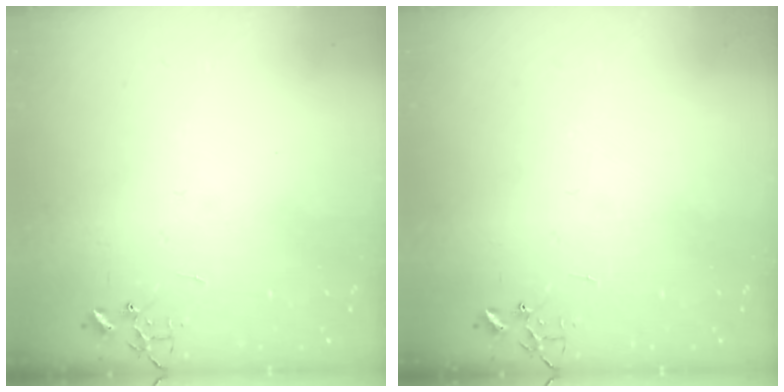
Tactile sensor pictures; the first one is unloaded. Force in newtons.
{"total": 0.0}